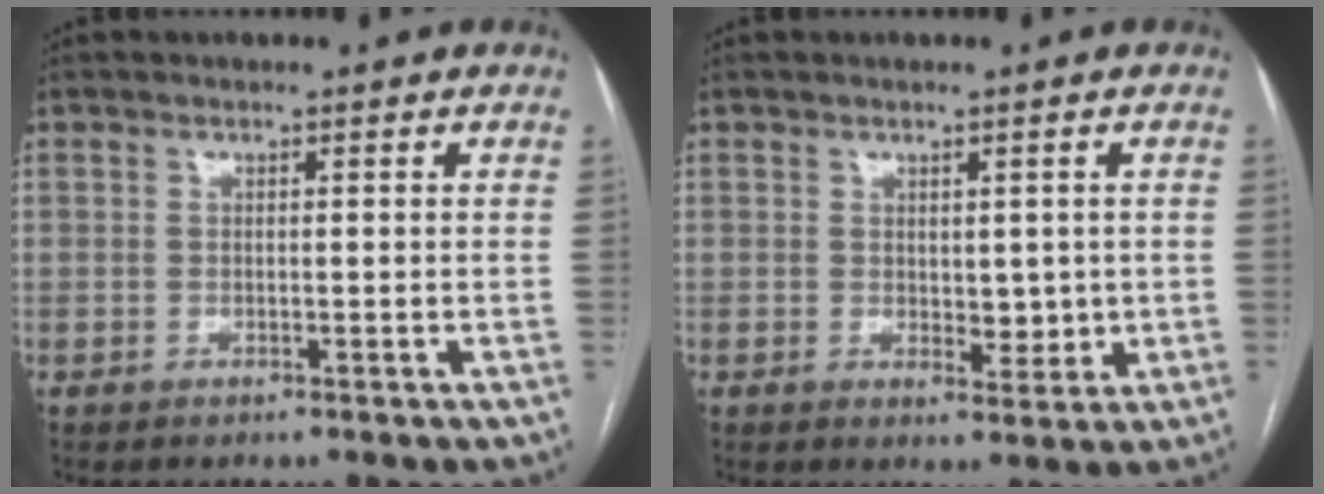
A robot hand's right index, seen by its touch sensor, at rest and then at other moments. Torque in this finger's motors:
{"motor_torque": [0.16, 0.24, 0.14, 0.06]}